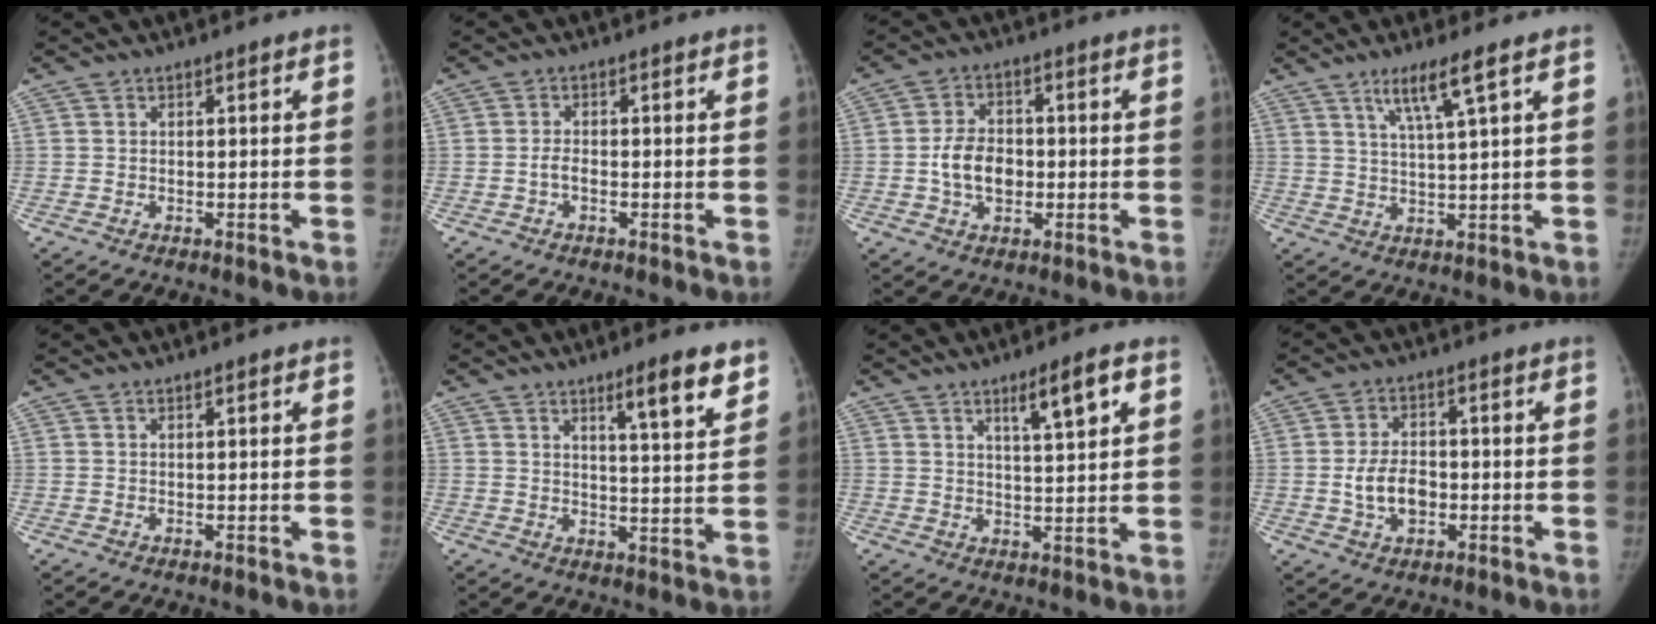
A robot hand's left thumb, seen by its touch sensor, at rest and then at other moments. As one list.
[{"total": 1.7, "force": [-0.8, 0.9, 1.2], "torque": [-0.021, 0.009, -0.016]}, {"total": 7.7, "force": [-1.1, 5.5, 5.2], "torque": [-0.071, 0.013, -0.022]}, {"total": 6.2, "force": [3.5, -0.3, 5.1], "torque": [-0.101, -0.021, 0.072]}, {"total": 0.0}, {"total": 8.6, "force": [5.6, 1.2, 6.4], "torque": [-0.083, -0.036, 0.082]}, {"total": 6.7, "force": [3.3, 0.9, 5.8], "torque": [-0.091, -0.015, 0.057]}, {"total": 6.8, "force": [-1.4, 4.5, 4.8], "torque": [-0.074, 0.012, -0.024]}]